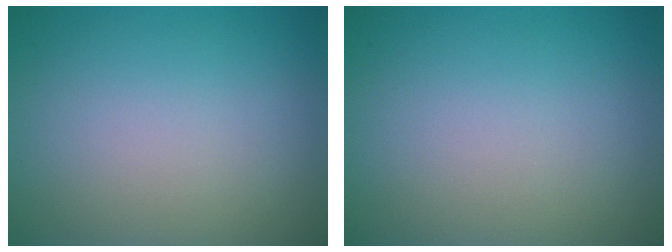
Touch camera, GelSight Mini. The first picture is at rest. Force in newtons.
{"total": 0.0}